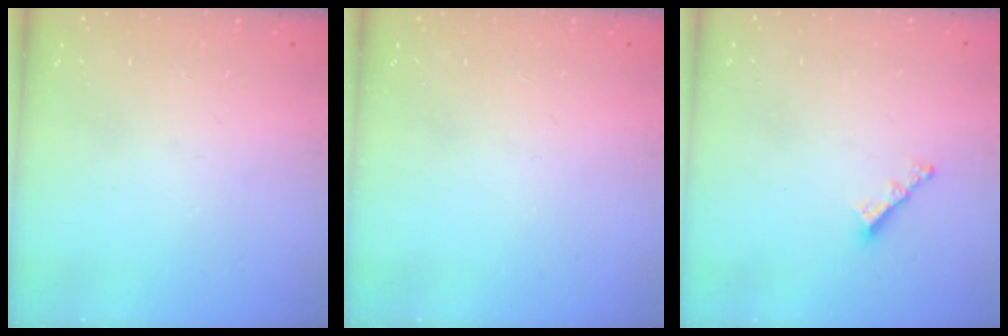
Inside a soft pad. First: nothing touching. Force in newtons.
{"total": 0.0}
{"total": 3.4, "press": 3.4, "slide": 0.1}